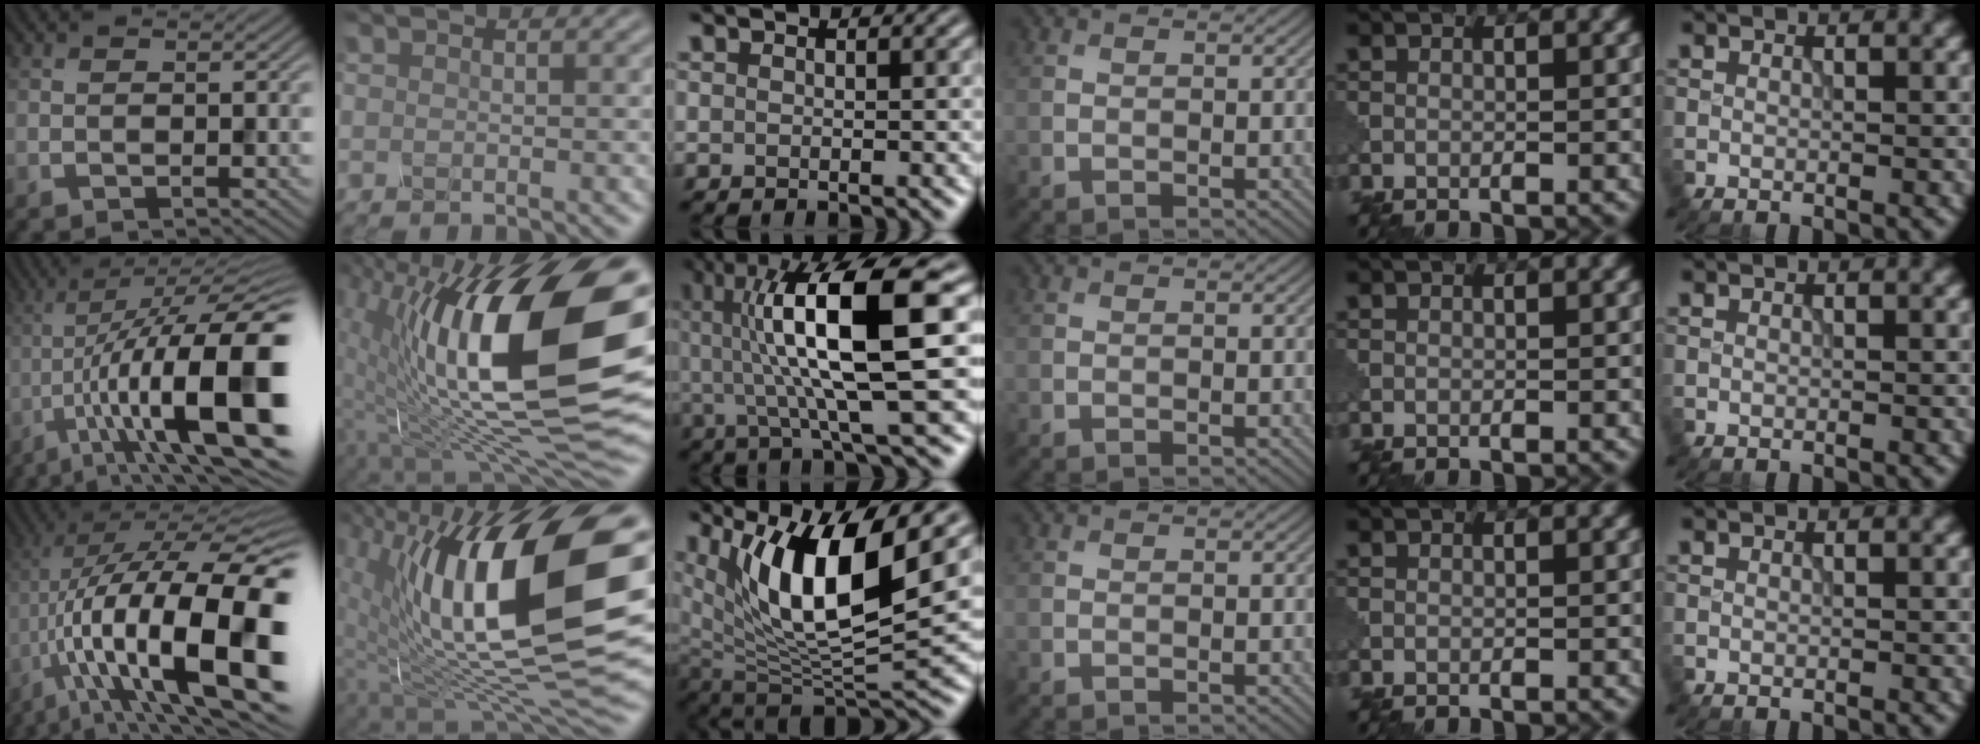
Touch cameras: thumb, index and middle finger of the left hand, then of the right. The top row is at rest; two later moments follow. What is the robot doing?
{"motion": "shake", "object": "plastic piggy bank"}